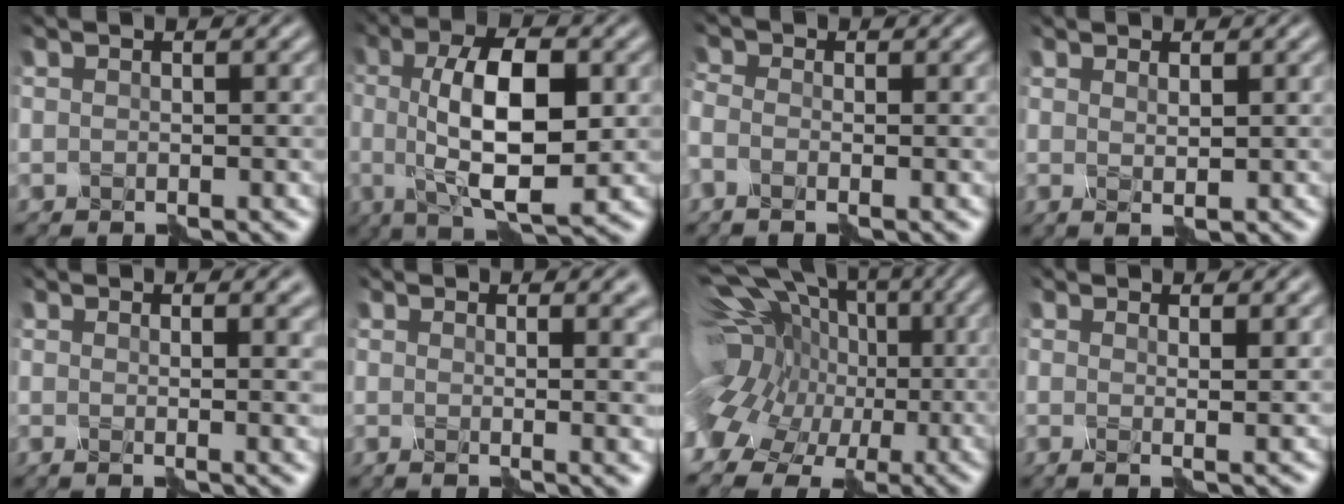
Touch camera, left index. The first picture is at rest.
{"total": 8.9, "force": [0.6, 3.3, 8.3], "torque": [-0.137, 0.003, 0.006]}
{"total": 1.7, "force": [-0.9, 0.9, 1.2], "torque": [-0.019, 0.005, -0.023]}
{"total": 1.0, "force": [0.7, 0.1, 0.7], "torque": [-0.009, -0.003, 0.014]}
{"total": 5.0, "force": [2.0, 1.9, 4.2], "torque": [-0.020, 0.009, 0.020]}
{"total": 7.5, "force": [2.0, 3.2, 6.5], "torque": [-0.026, 0.015, 0.015]}
{"total": 18.4, "force": [-2.1, 13.9, 11.8], "torque": [-0.235, 0.017, -0.043]}
{"total": 2.6, "force": [1.9, 0.7, 1.7], "torque": [-0.013, 0.008, 0.003]}